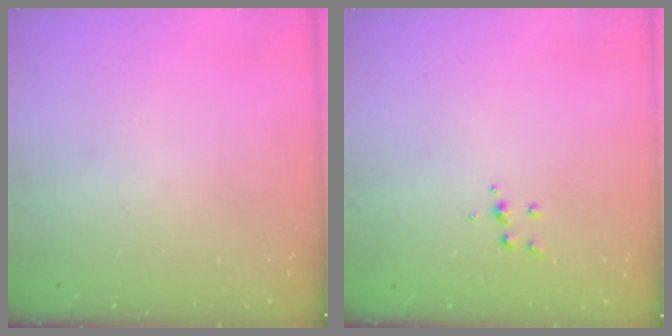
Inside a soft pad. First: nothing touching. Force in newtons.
{"total": 5.0, "press": 4.9, "slide": 0.8}